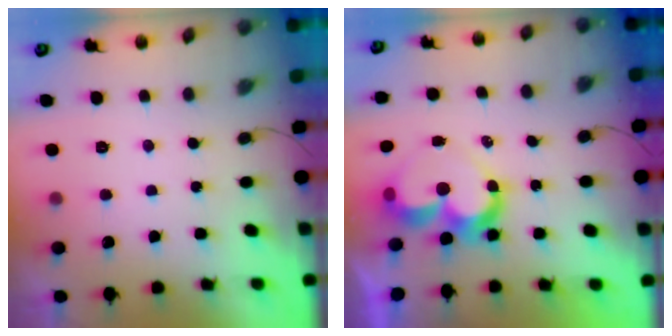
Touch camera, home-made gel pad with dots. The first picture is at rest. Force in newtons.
{"total": 10.4, "press": 10.4, "slide": 0.7}